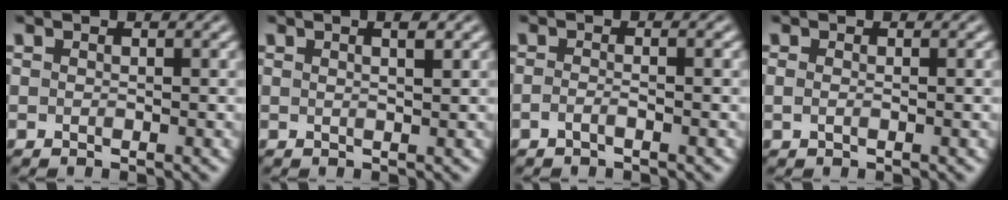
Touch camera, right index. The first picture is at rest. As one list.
[{"total": 1.6, "force": [0.7, -0.6, 1.3], "torque": [-0.015, -0.001, 0.015]}, {"total": 1.4, "force": [-1.0, -0.5, 0.8], "torque": [-0.013, -0.002, -0.020]}, {"total": 0.6, "force": [0.0, -0.1, 0.5], "torque": [-0.008, -0.005, 0.003]}]